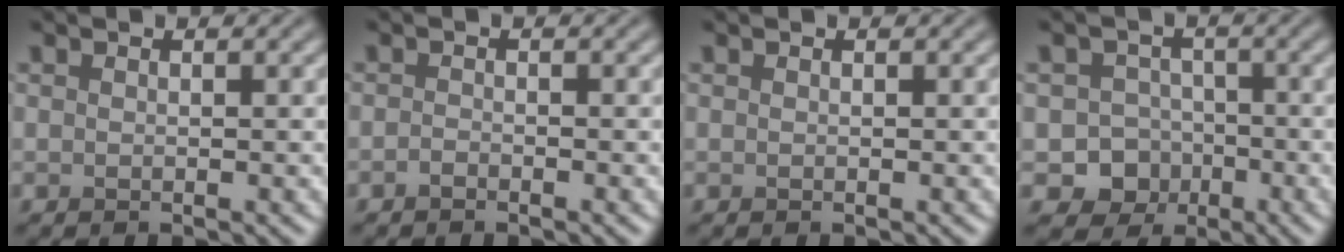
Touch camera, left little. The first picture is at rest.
{"total": 0.6, "force": [-0.5, 0.2, 0.3], "torque": [-0.006, -0.001, -0.011]}
{"total": 0.0}
{"total": 5.9, "force": [-2.4, 5.2, 1.3], "torque": [0.011, -0.007, -0.059]}